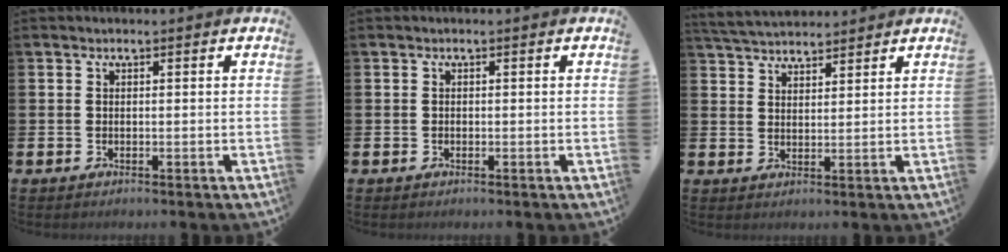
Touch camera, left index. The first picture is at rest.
{"total": 0.0}
{"total": 4.2, "force": [4.1, 0.8, 0.3], "torque": [-0.023, -0.016, 0.076]}